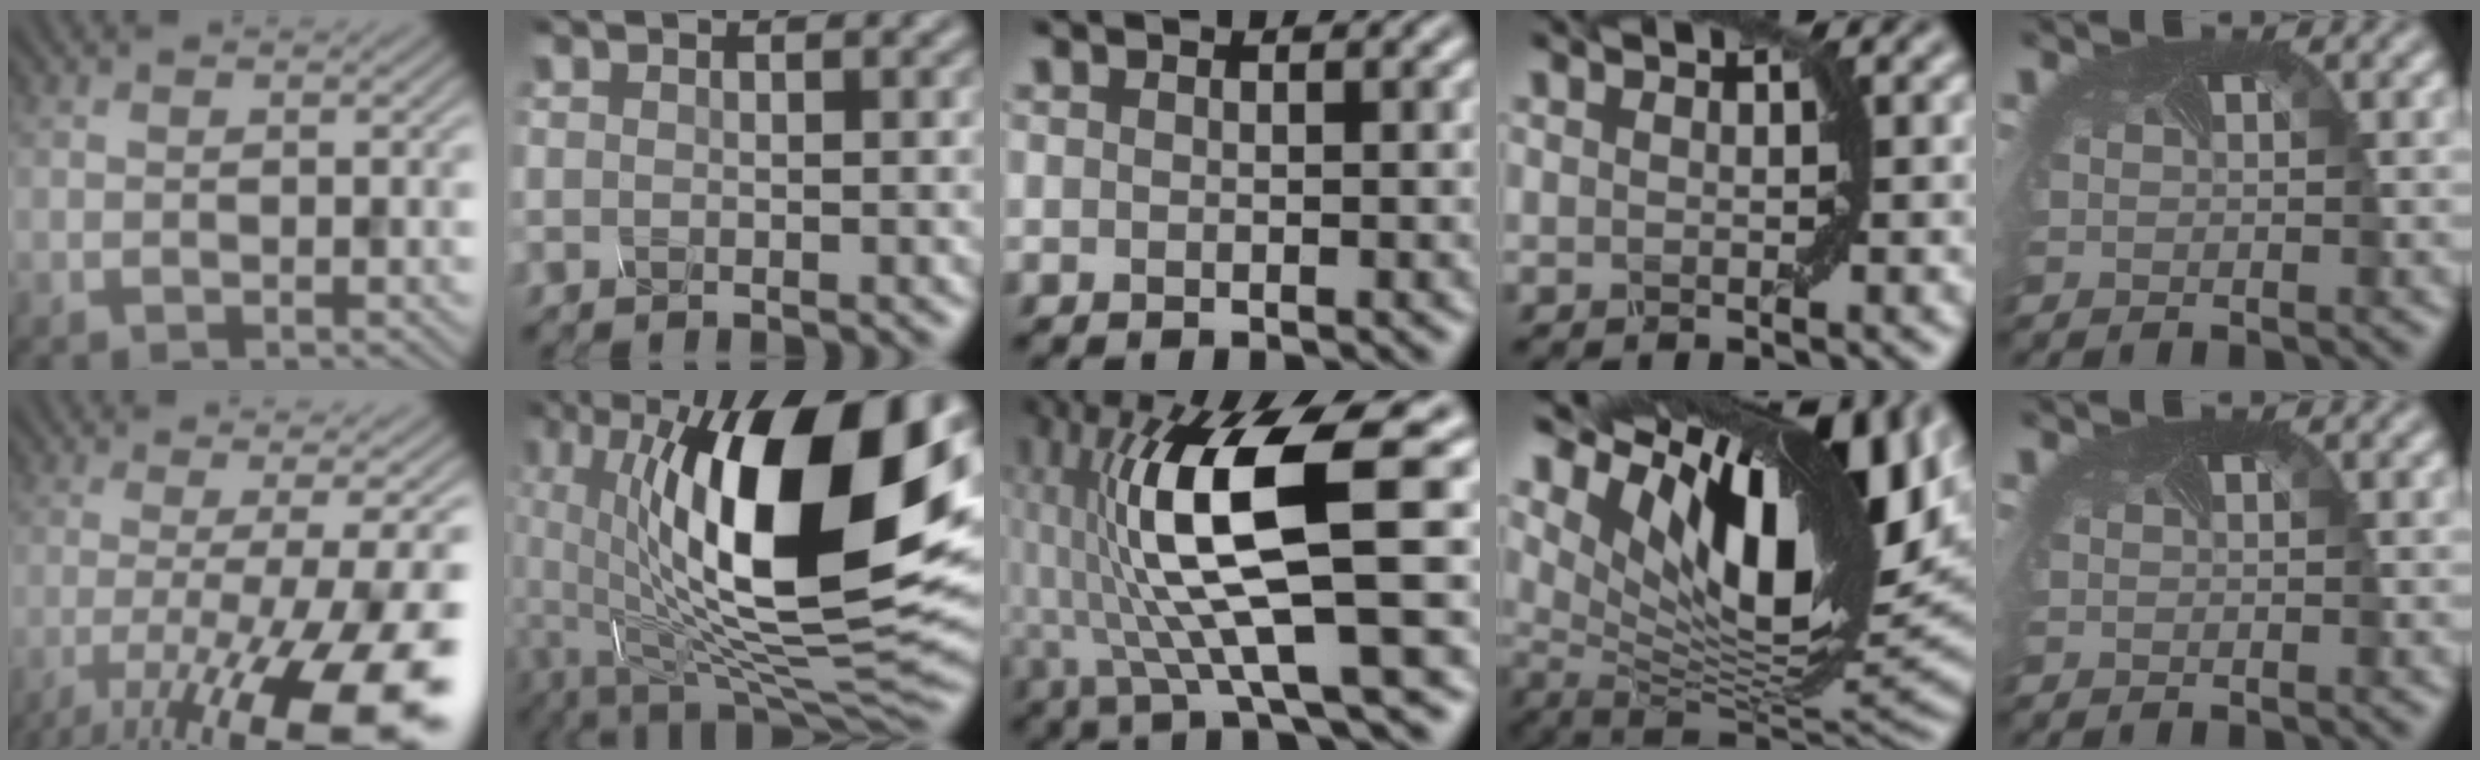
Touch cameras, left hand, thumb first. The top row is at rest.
{"thumb": {"total": 17.3, "force": [-8.0, 3.9, 14.9], "torque": [-0.203, -0.006, -0.127]}, "index": {"total": 17.1, "force": [2.0, 7.4, 15.2], "torque": [-0.248, 0.000, 0.022]}, "middle": {"total": 11.7, "force": [0.1, 2.5, 11.4], "torque": [-0.219, 0.012, 0.012]}, "ring": {"total": 16.4, "force": [5.6, 7.1, 13.7], "torque": [-0.224, 0.005, 0.098]}}